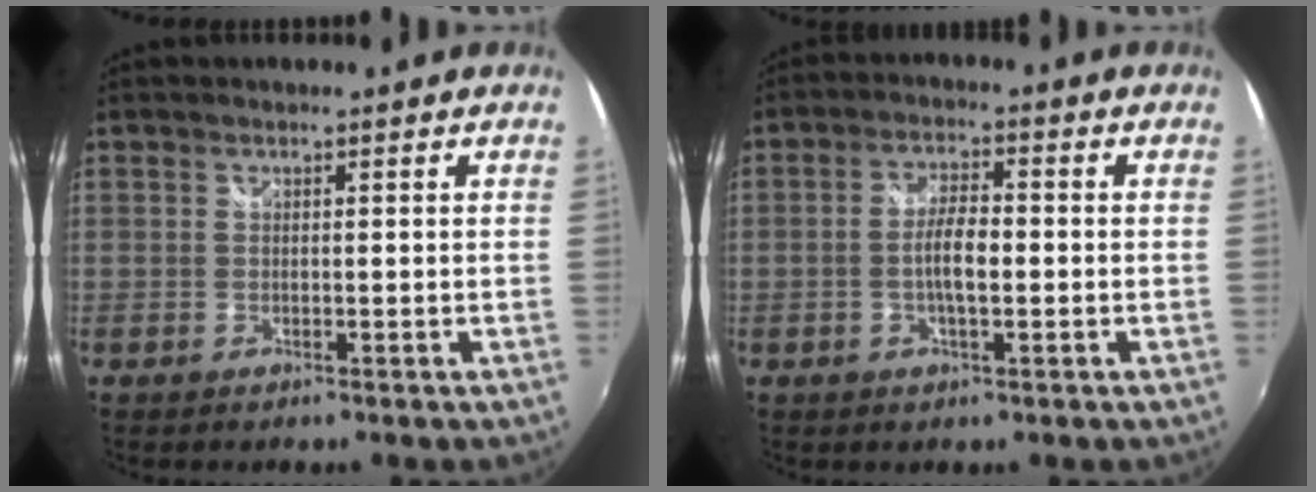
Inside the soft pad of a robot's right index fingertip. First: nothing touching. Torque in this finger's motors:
{"motor_torque": [0.44, 0.19, 0.36, 0.08]}